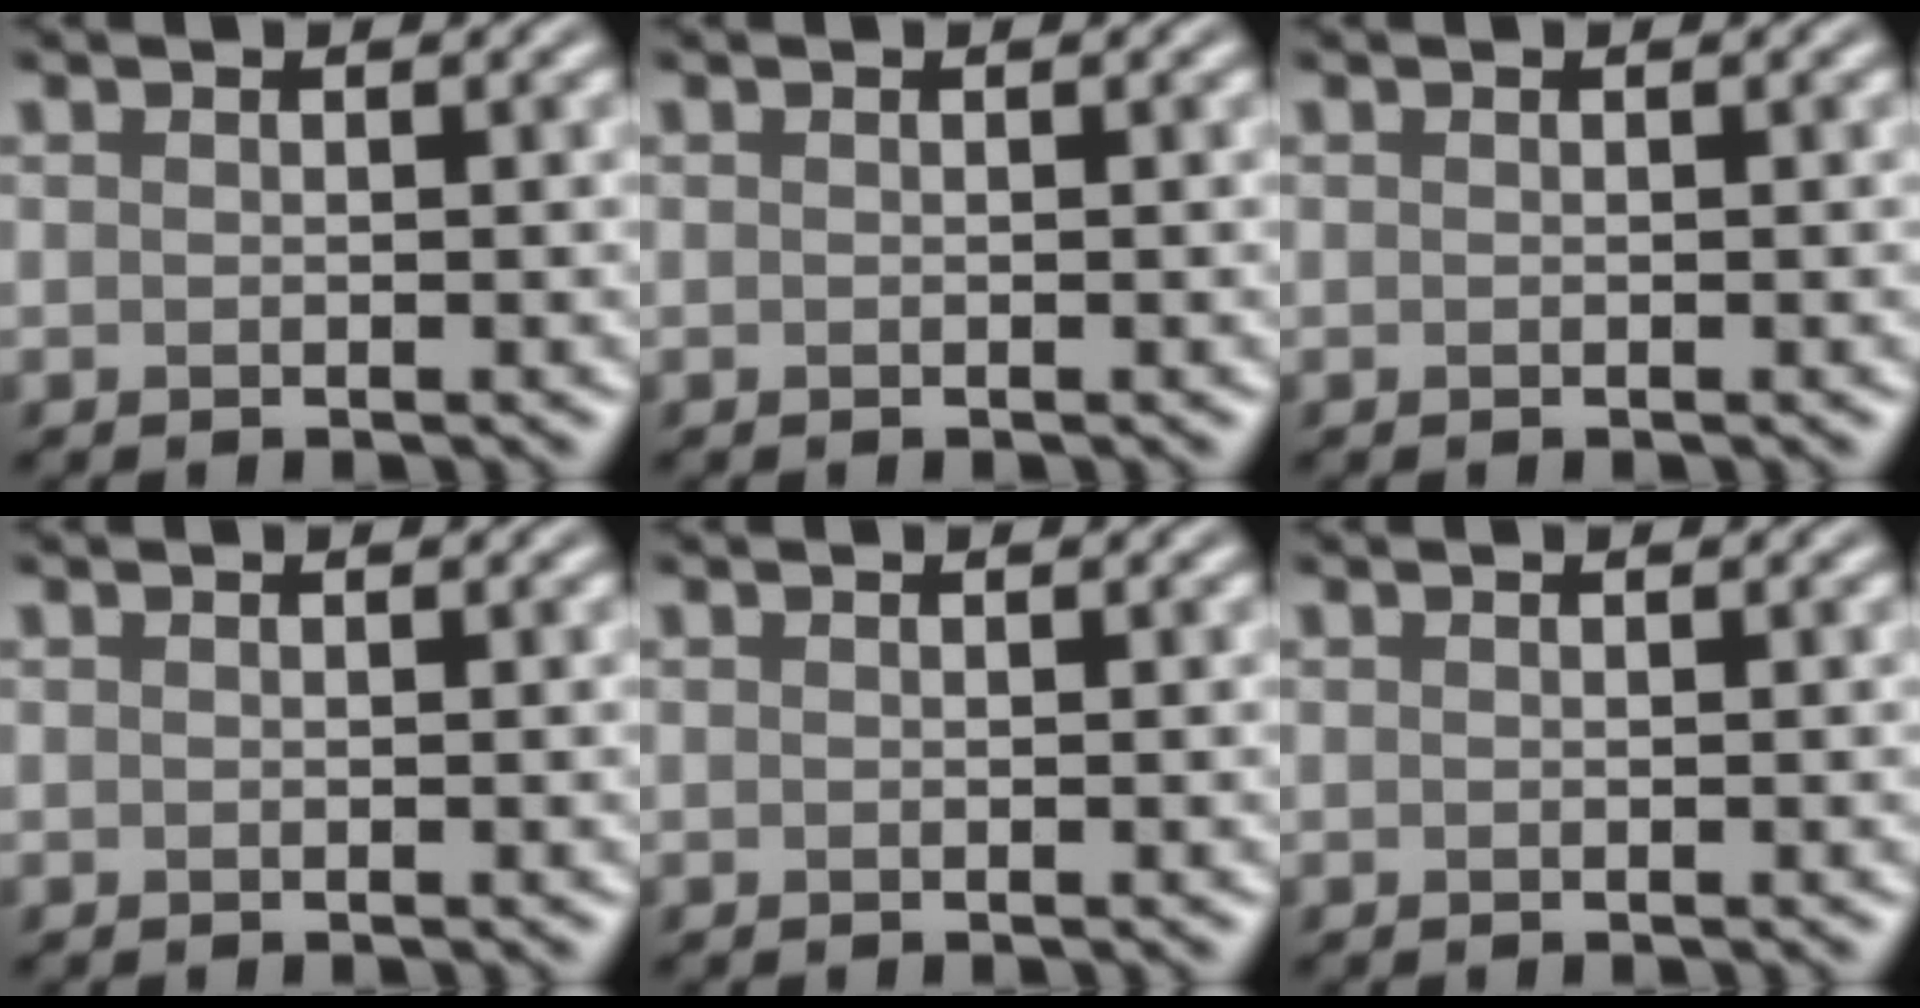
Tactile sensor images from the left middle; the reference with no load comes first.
{"total": 0.0}
{"total": 0.0}
{"total": 0.0}
{"total": 0.0}
{"total": 0.0}